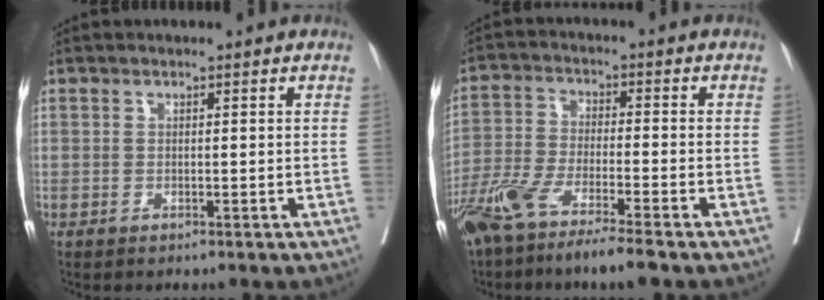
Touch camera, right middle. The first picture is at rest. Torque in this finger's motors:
{"motor_torque": [1.11, -1.03, 0.17, 0.09]}